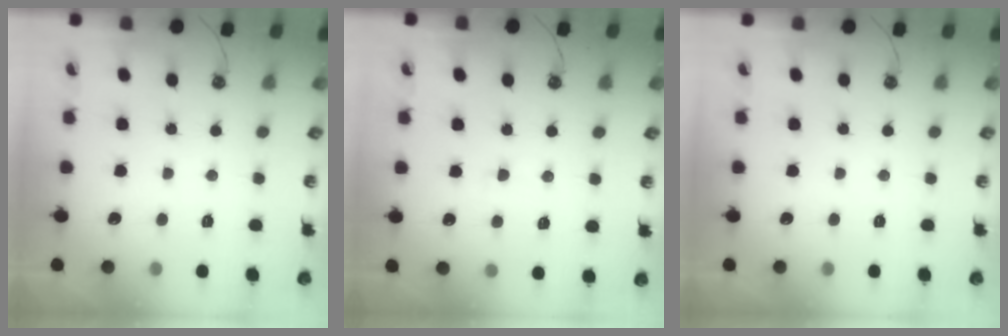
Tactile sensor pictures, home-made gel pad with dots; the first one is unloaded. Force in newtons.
{"total": 2.4, "press": 2.4, "slide": 0.6}
{"total": 0.0}